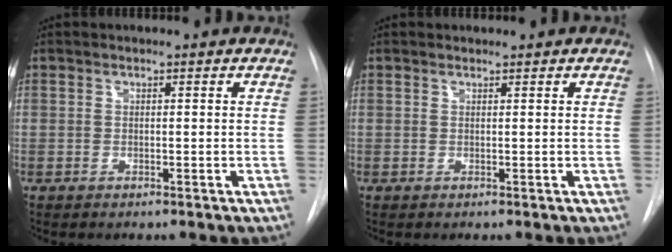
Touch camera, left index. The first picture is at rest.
{"total": 0.0}